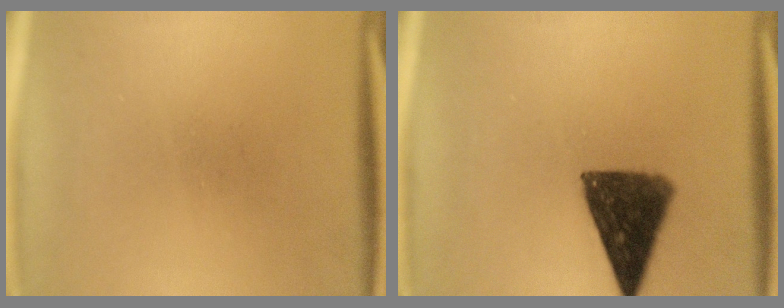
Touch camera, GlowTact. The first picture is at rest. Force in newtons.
{"total": 11.7}